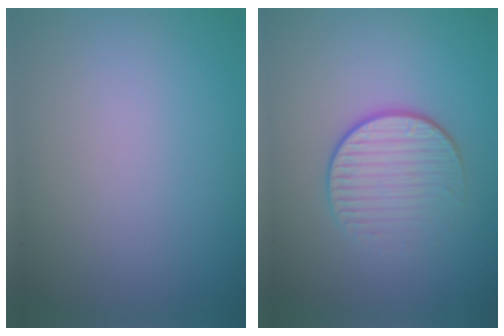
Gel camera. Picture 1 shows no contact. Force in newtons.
{"total": 3.6, "press": 2.6, "slide": 2.5}